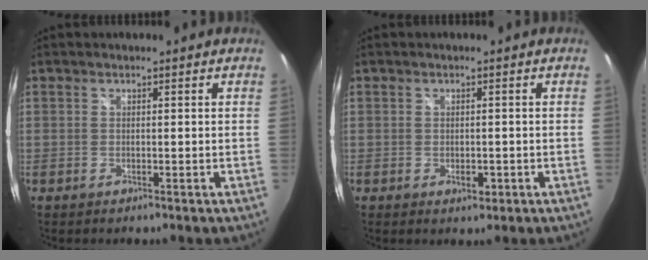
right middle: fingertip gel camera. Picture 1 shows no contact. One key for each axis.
{"total": 1.9, "fx": -0.7, "fy": 1.3, "fz": 1.2, "tx": -0.017, "ty": -0.003, "tz": -0.010}